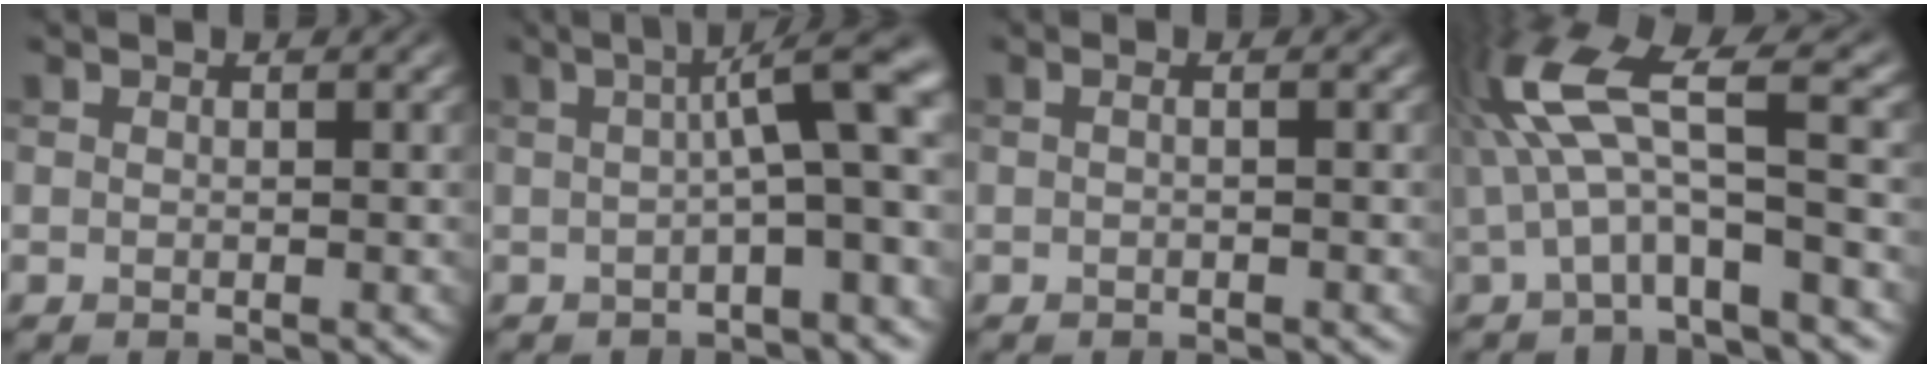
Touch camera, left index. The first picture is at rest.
{"total": 9.4, "force": [0.7, 2.2, 9.1], "torque": [-0.105, 0.026, 0.000]}
{"total": 1.0, "force": [0.0, 0.4, 0.9], "torque": [-0.013, -0.004, -0.008]}
{"total": 7.6, "force": [0.5, 1.8, 7.4], "torque": [-0.155, 0.016, 0.000]}